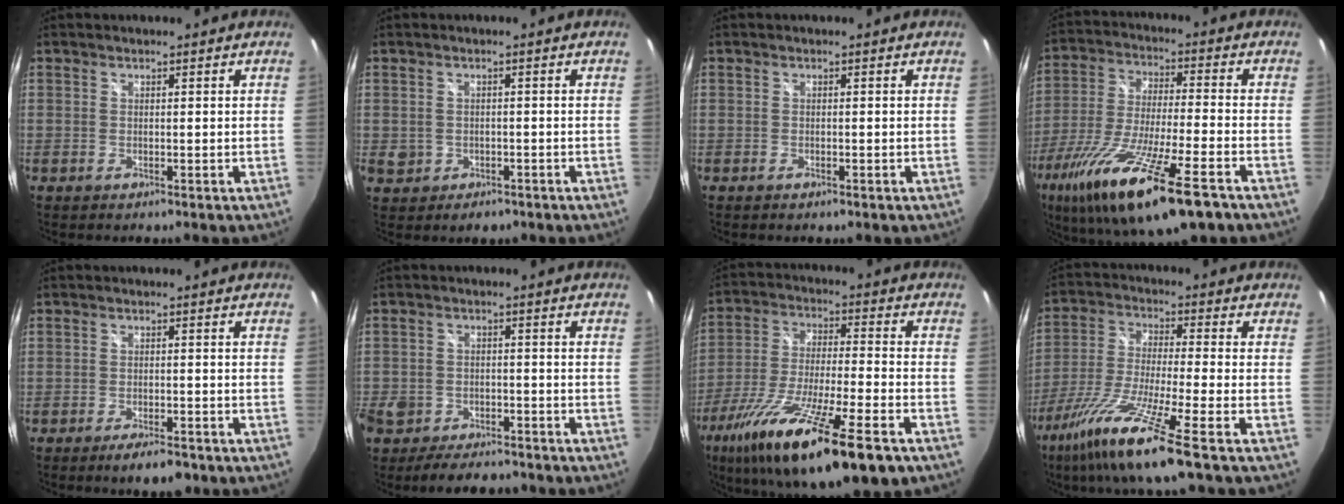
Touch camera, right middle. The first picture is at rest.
{"total": 4.2, "force": [-1.1, 3.7, 1.6], "torque": [-0.038, -0.002, -0.009]}
{"total": 0.7, "force": [-0.4, 0.4, 0.4], "torque": [-0.005, -0.002, -0.008]}
{"total": 23.4, "force": [-14.1, 4.1, 18.2], "torque": [-0.356, -0.071, -0.248]}
{"total": 5.1, "force": [-3.8, 1.4, 3.2], "torque": [-0.063, -0.005, -0.056]}
{"total": 10.9, "force": [-7.9, 5.9, 4.5], "torque": [-0.128, -0.009, -0.127]}
{"total": 24.3, "force": [-14.7, 4.1, 18.9], "torque": [-0.353, -0.063, -0.253]}
{"total": 15.8, "force": [-9.9, 0.1, 12.3], "torque": [-0.260, -0.042, -0.182]}